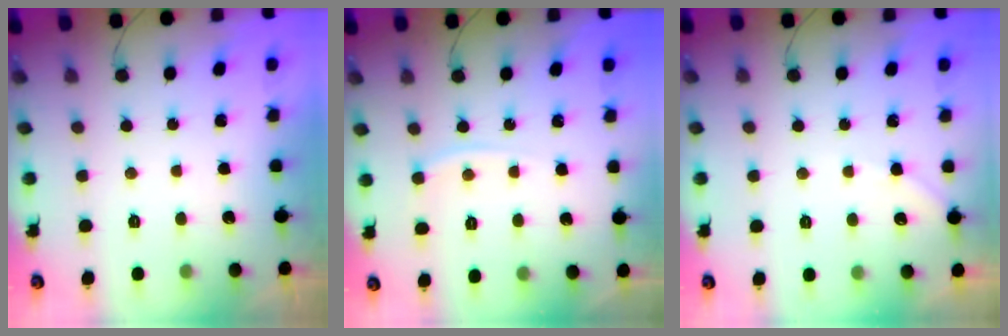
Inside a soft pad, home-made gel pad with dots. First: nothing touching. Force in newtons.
{"total": 3.7, "press": 3.7, "slide": 0.4}
{"total": 2.4, "press": 2.3, "slide": 0.4}